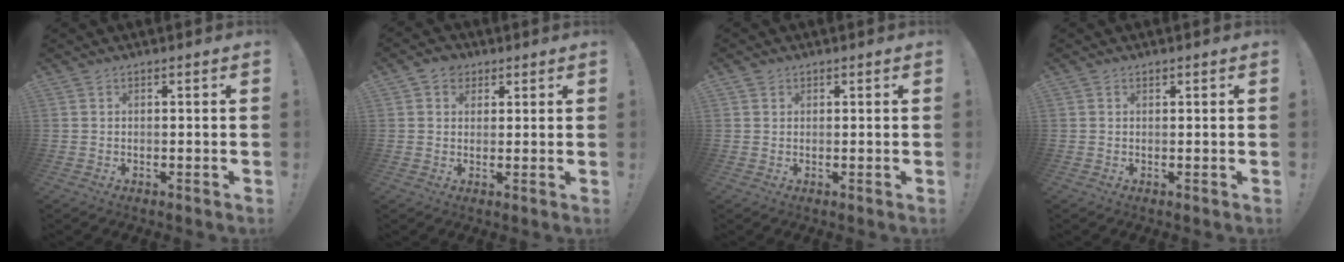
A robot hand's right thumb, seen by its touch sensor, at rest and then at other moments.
{"total": 4.0, "force": [1.7, 3.5, 1.1], "torque": [-0.018, 0.000, 0.031]}
{"total": 1.2, "force": [0.7, 0.9, 0.0], "torque": [0.003, -0.001, 0.013]}
{"total": 0.6, "force": [0.5, 0.3, 0.1], "torque": [0.000, -0.002, 0.010]}